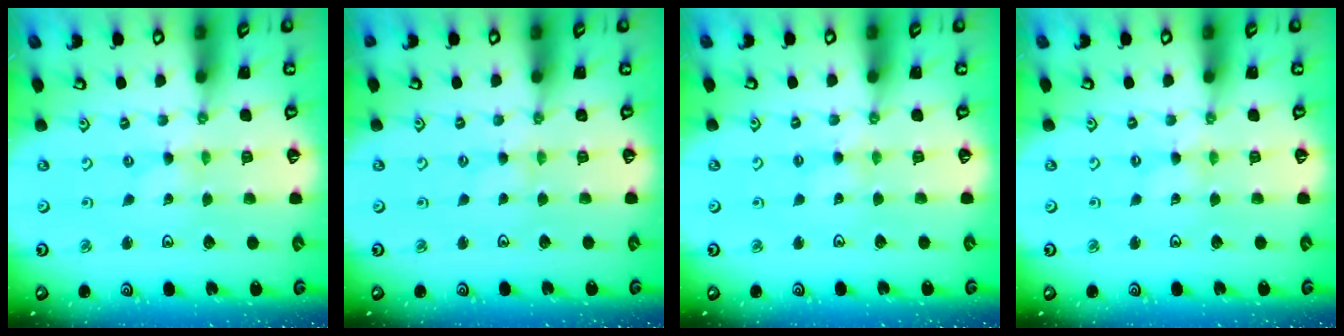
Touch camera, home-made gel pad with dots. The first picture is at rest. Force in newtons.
{"total": 1.1, "press": 1.1, "slide": 0.3}
{"total": 2.2, "press": 2.1, "slide": 0.4}
{"total": 0.0}